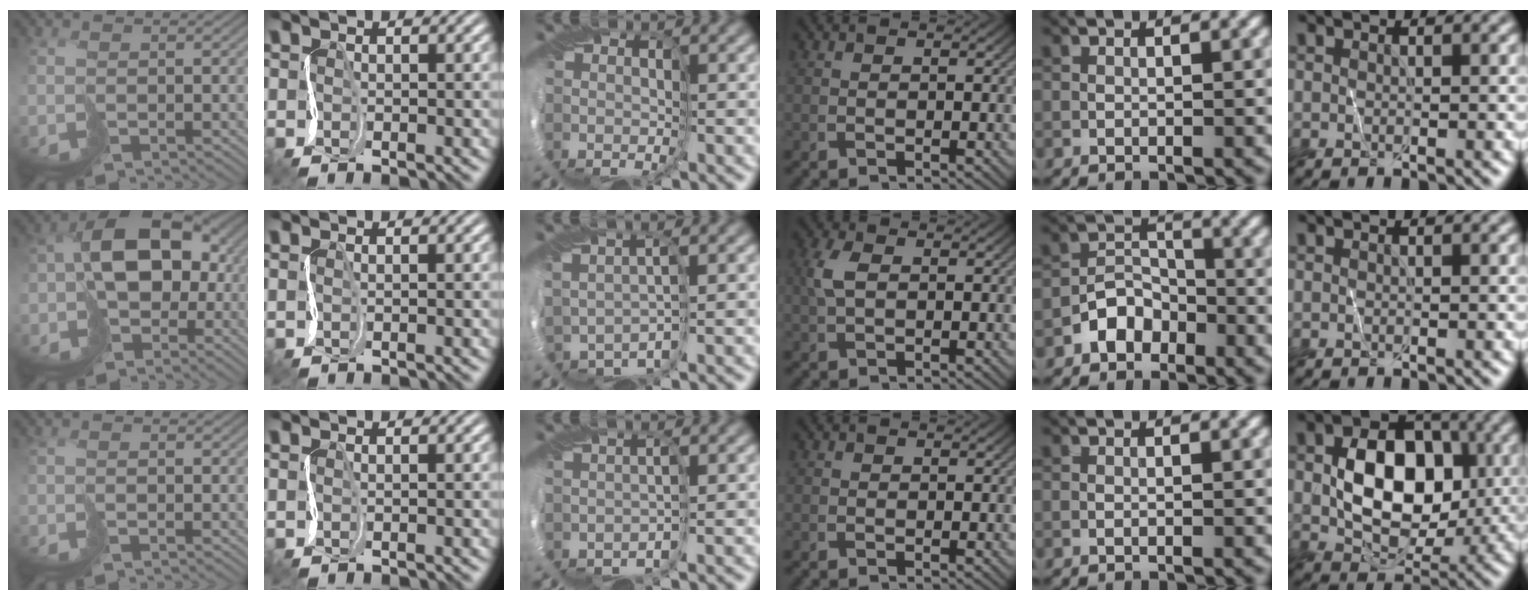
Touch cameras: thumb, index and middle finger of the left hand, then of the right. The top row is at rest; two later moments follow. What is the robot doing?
{"motion": "cut", "object": "bubble wrap"}